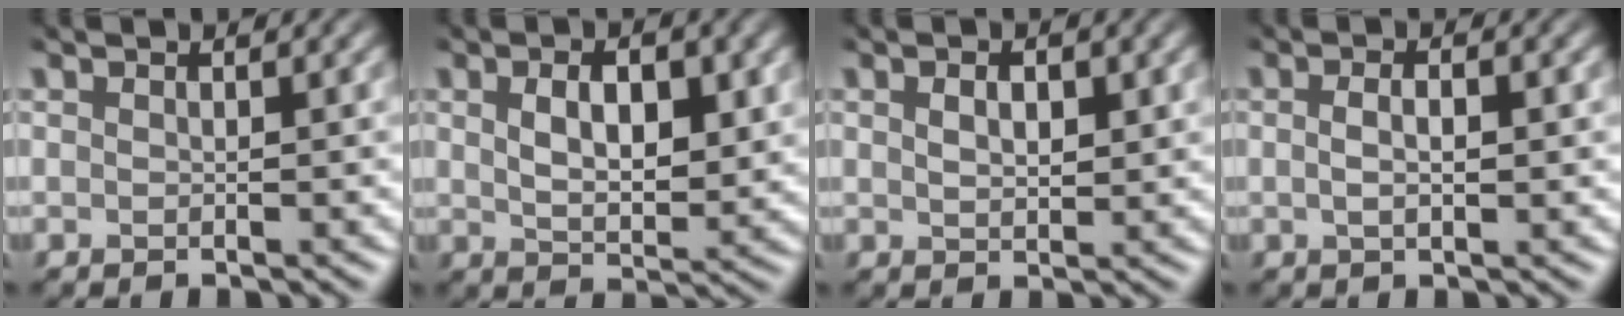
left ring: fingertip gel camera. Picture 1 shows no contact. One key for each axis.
{"total": 4.7, "fx": 0.1, "fy": 2.2, "fz": 4.1, "tx": -0.080, "ty": -0.012, "tz": 0.016}
{"total": 1.9, "fx": -0.2, "fy": 0.9, "fz": 1.7, "tx": -0.045, "ty": -0.011, "tz": 0.011}
{"total": 1.9, "fx": -0.8, "fy": 0.4, "fz": 1.6, "tx": -0.030, "ty": -0.005, "tz": -0.006}